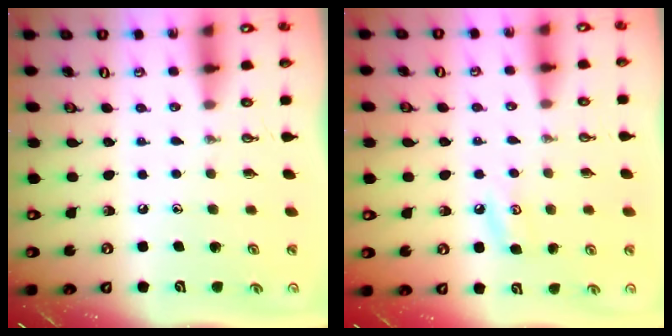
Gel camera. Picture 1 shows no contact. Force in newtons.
{"total": 5.4, "press": 5.4, "slide": 0.5}